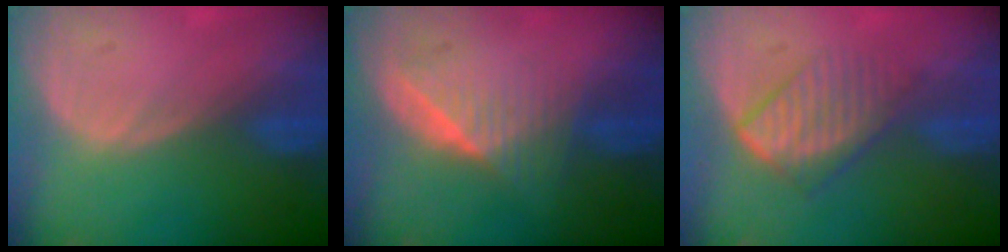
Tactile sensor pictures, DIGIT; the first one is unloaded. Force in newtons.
{"total": 6.5, "press": 5.9, "slide": 2.6}
{"total": 6.5, "press": 5.9, "slide": 2.8}